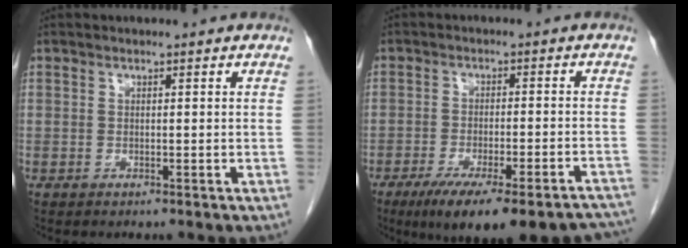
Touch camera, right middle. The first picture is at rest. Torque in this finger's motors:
{"motor_torque": [1.21, -0.93, 0.18, 0.12]}